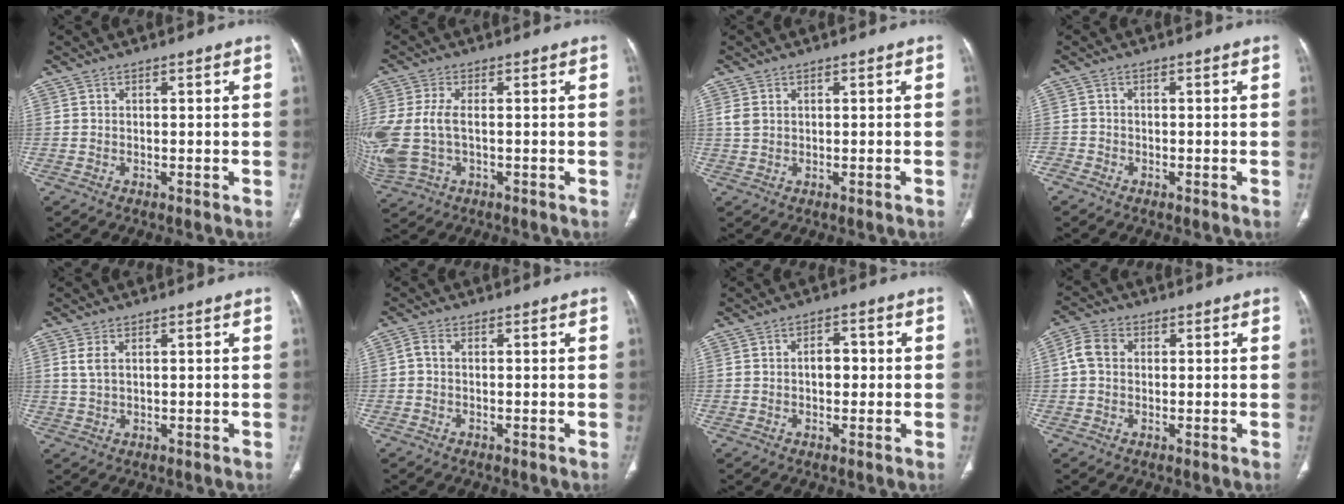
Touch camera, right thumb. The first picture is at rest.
{"total": 11.7, "force": [-0.8, 7.1, 9.3], "torque": [-0.247, 0.000, -0.003]}
{"total": 2.0, "force": [0.4, 1.4, 1.3], "torque": [-0.031, 0.009, 0.017]}
{"total": 2.0, "force": [-1.2, 1.5, 0.0], "torque": [0.001, 0.007, -0.030]}
{"total": 3.3, "force": [1.2, 1.8, 2.5], "torque": [-0.060, 0.004, 0.032]}
{"total": 1.7, "force": [-0.1, 1.0, 1.3], "torque": [-0.030, 0.003, -0.005]}
{"total": 3.9, "force": [0.1, 2.6, 2.9], "torque": [-0.034, 0.014, 0.000]}
{"total": 5.1, "force": [0.7, 4.0, 3.1], "torque": [-0.062, 0.014, 0.009]}